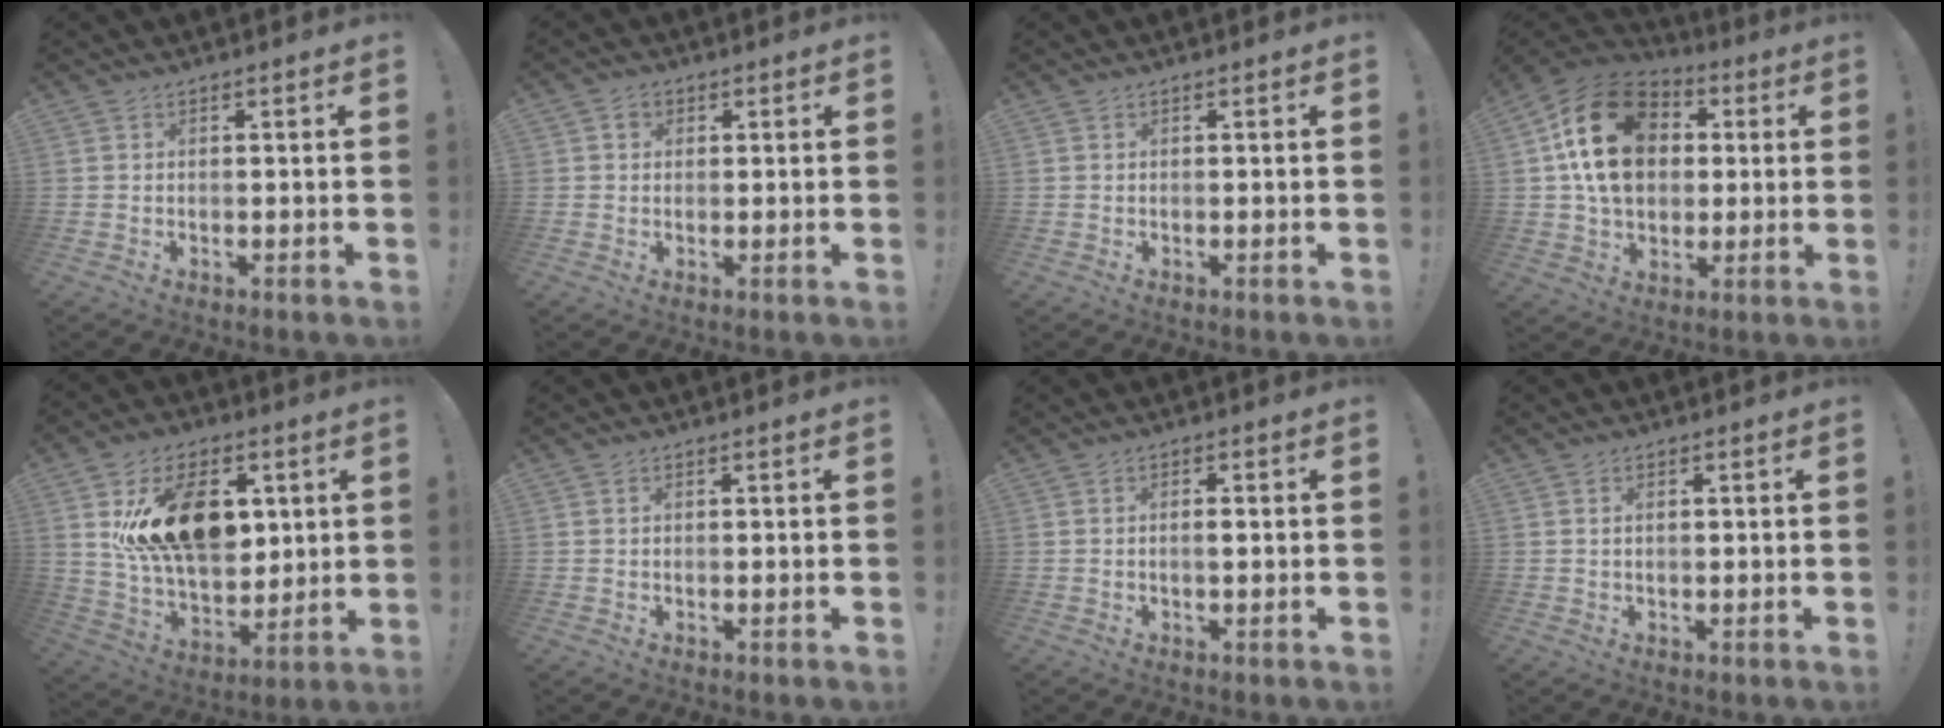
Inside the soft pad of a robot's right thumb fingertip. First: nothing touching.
{"total": 2.3, "force": [0.8, 2.1, 0.8], "torque": [-0.008, -0.003, 0.013]}
{"total": 0.0}
{"total": 21.8, "force": [4.2, 16.3, 14.0], "torque": [-0.219, 0.009, 0.086]}
{"total": 21.6, "force": [6.0, 14.3, 15.0], "torque": [-0.235, -0.025, 0.112]}
{"total": 0.5, "force": [0.4, 0.4, 0.2], "torque": [-0.003, 0.001, 0.007]}
{"total": 1.5, "force": [-0.3, 0.2, 1.5], "torque": [-0.013, -0.004, -0.010]}
{"total": 1.2, "force": [0.5, 0.7, 0.9], "torque": [-0.014, 0.001, 0.007]}